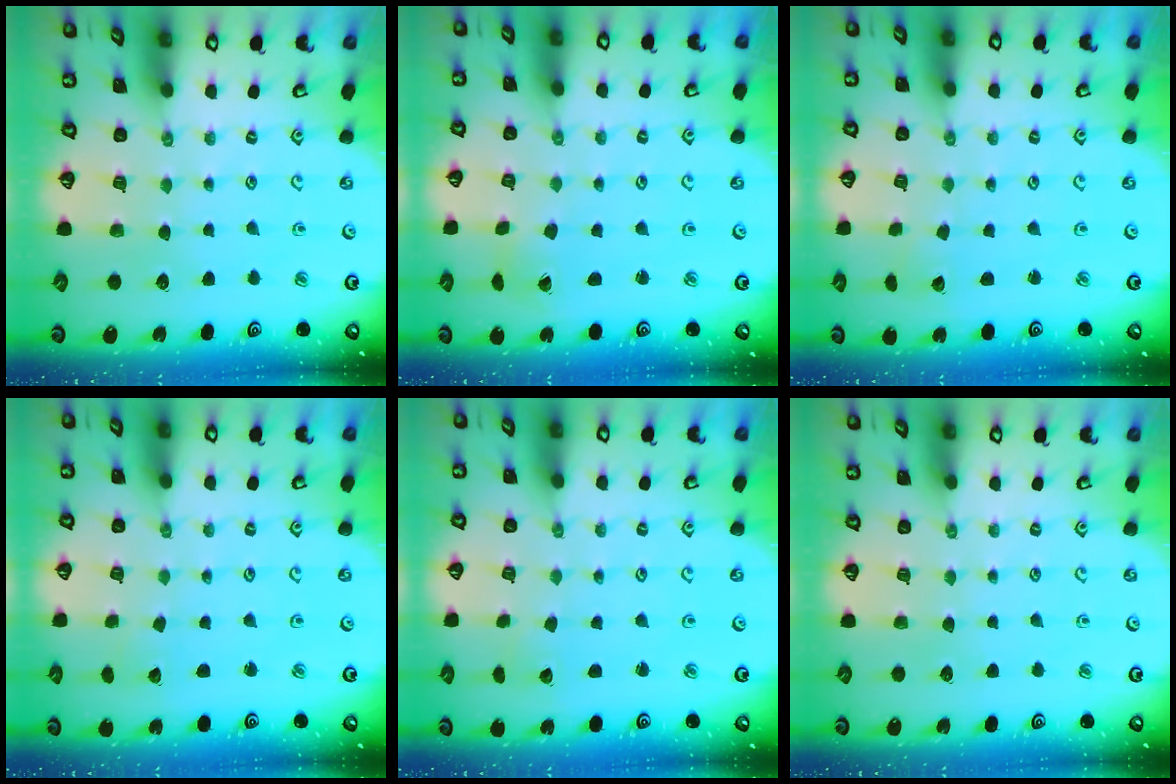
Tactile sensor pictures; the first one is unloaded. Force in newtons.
{"total": 1.2, "press": 1.1, "slide": 0.2}
{"total": 1.7, "press": 1.7, "slide": 0.1}
{"total": 0.9, "press": 0.9, "slide": 0.1}
{"total": 1.7, "press": 1.7, "slide": 0.1}
{"total": 0.0}